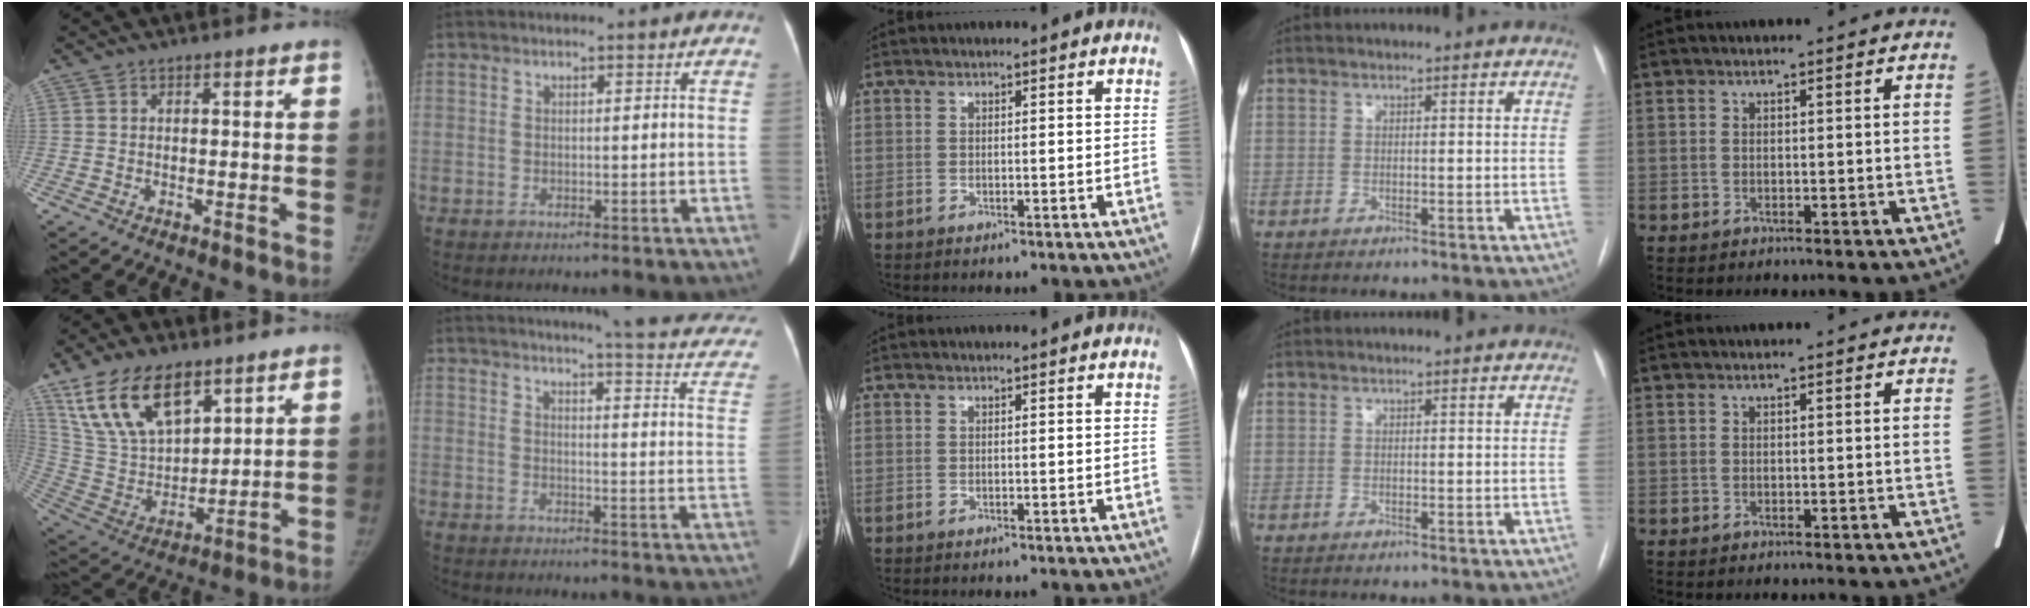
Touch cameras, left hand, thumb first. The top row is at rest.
{"thumb": {"total": 18.1, "force": [11.1, 9.2, 10.9], "torque": [-0.171, -0.044, 0.224]}, "index": {"total": 13.9, "force": [12.2, 1.1, 6.7], "torque": [-0.077, -0.055, 0.111]}}